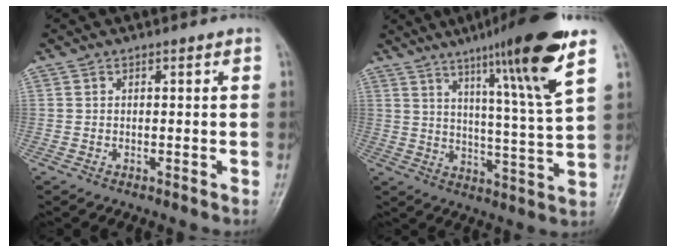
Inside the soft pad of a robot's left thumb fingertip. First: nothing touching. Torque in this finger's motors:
{"motor_torque": [0.94, 0.29, 1.50, -1.26, 0.42]}